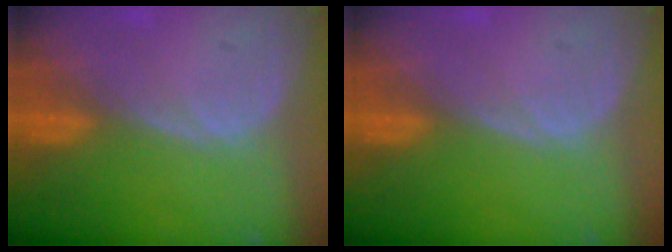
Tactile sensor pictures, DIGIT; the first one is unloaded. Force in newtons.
{"total": 0.0}